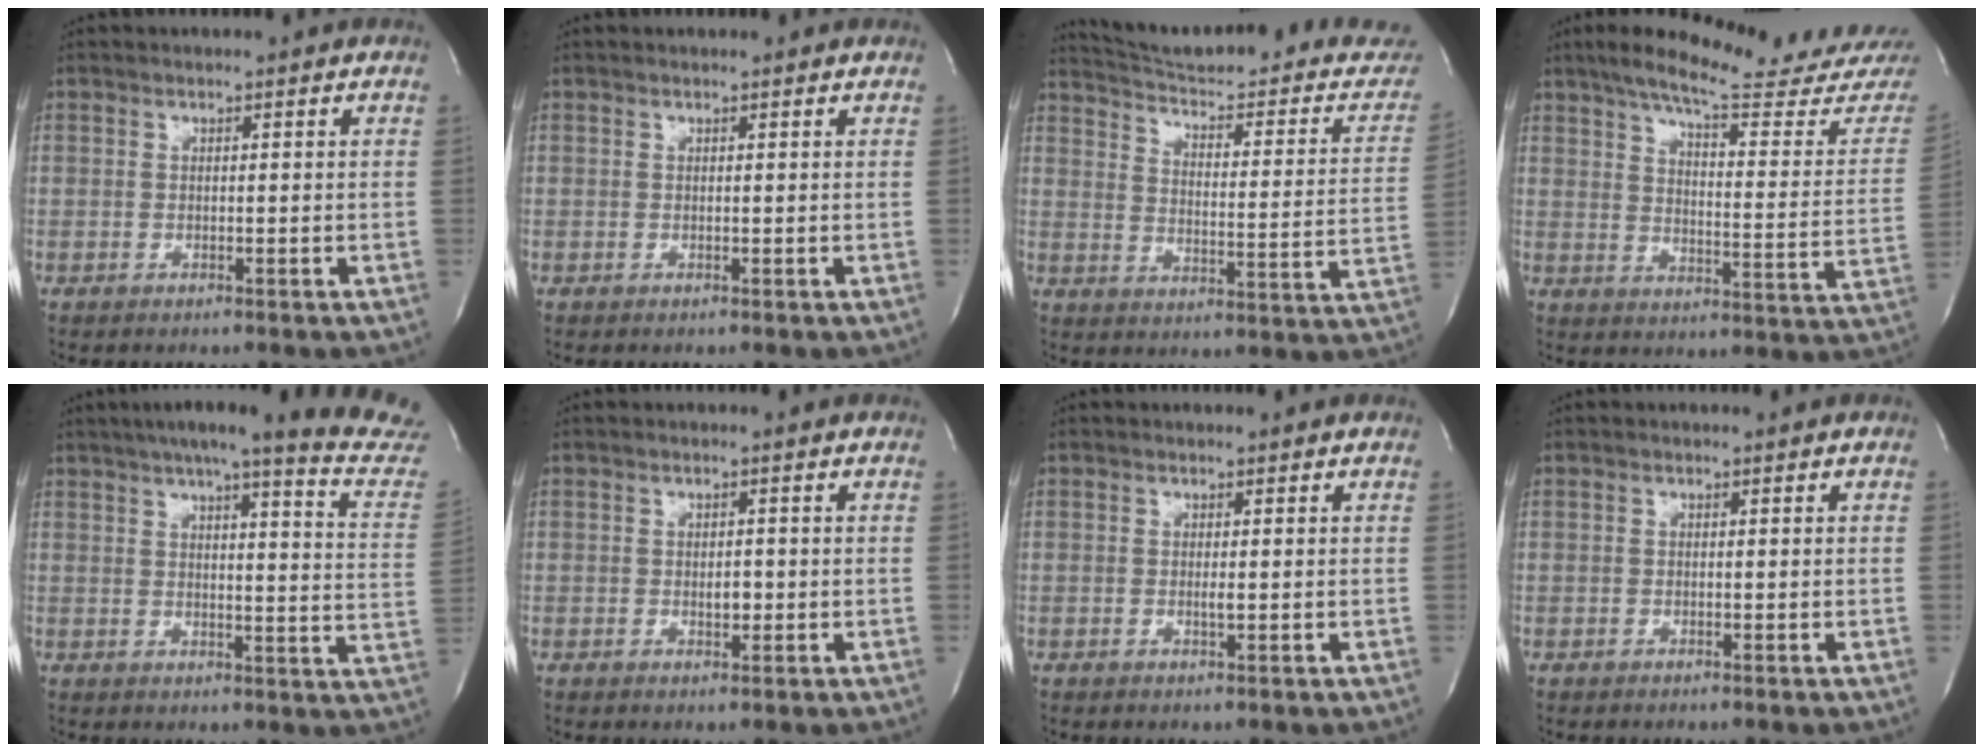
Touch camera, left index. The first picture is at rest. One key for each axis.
{"total": 1.3, "fx": 1.3, "fy": 0.0, "fz": 0.2, "tx": -0.010, "ty": 0.010, "tz": 0.014}
{"total": 25.4, "fx": 23.2, "fy": 3.7, "fz": 9.7, "tx": -0.125, "ty": -0.068, "tz": 0.286}
{"total": 21.9, "fx": 19.8, "fy": 1.3, "fz": 9.3, "tx": -0.132, "ty": -0.076, "tz": 0.247}
{"total": 23.6, "fx": 21.0, "fy": 0.5, "fz": 10.9, "tx": -0.147, "ty": -0.074, "tz": 0.237}
{"total": 1.4, "fx": -0.2, "fy": 0.8, "fz": 1.2, "tx": -0.017, "ty": -0.002, "tz": -0.002}
{"total": 0.6, "fx": 0.0, "fy": 0.0, "fz": 0.6, "tx": -0.017, "ty": -0.005, "tz": 0.000}
{"total": 0.0}